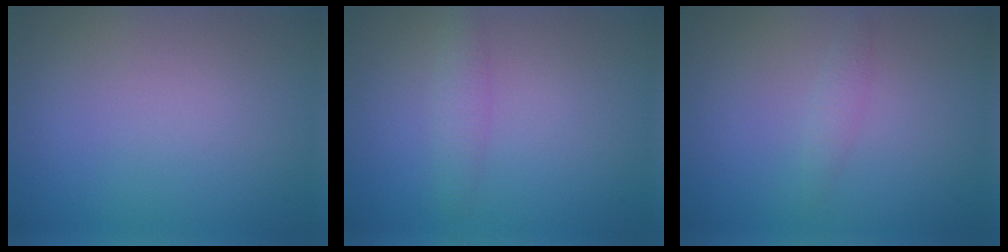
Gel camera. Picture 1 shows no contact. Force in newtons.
{"total": 1.6, "press": 1.6, "slide": 0.1}
{"total": 1.0, "press": 1.0, "slide": 0.1}